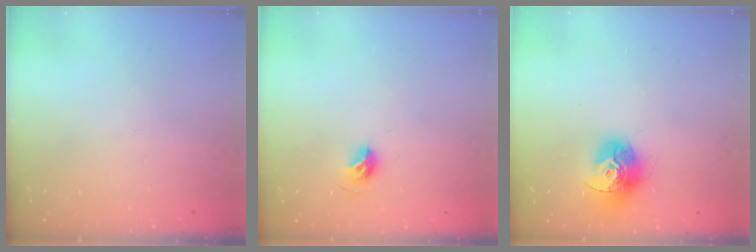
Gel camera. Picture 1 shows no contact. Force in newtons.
{"total": 6.2, "press": 6.1, "slide": 1.2}
{"total": 15.2, "press": 15.2, "slide": 1.5}